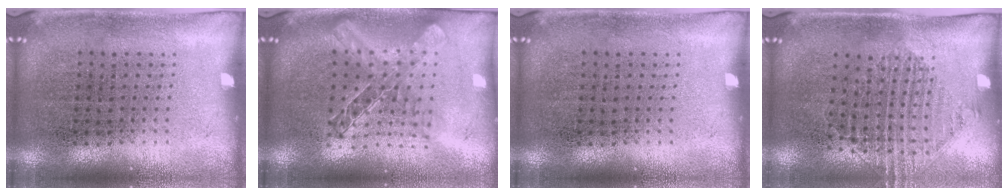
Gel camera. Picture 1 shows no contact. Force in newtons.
{"total": 1.9, "press": 1.6, "slide": 1.0}
{"total": 0.0}
{"total": 1.4, "press": 1.2, "slide": 0.9}